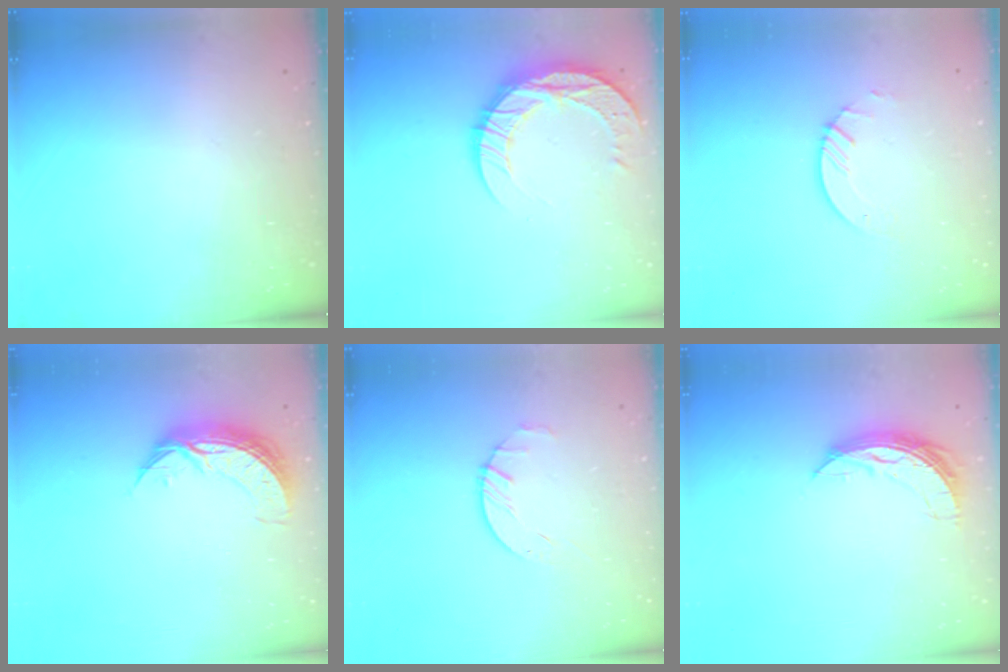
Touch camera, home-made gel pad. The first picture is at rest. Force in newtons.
{"total": 12.9, "press": 12.9, "slide": 1.0}
{"total": 3.8, "press": 3.8, "slide": 0.4}
{"total": 8.8, "press": 8.8, "slide": 0.4}
{"total": 1.5, "press": 1.5, "slide": 0.2}
{"total": 7.2, "press": 7.2, "slide": 0.3}